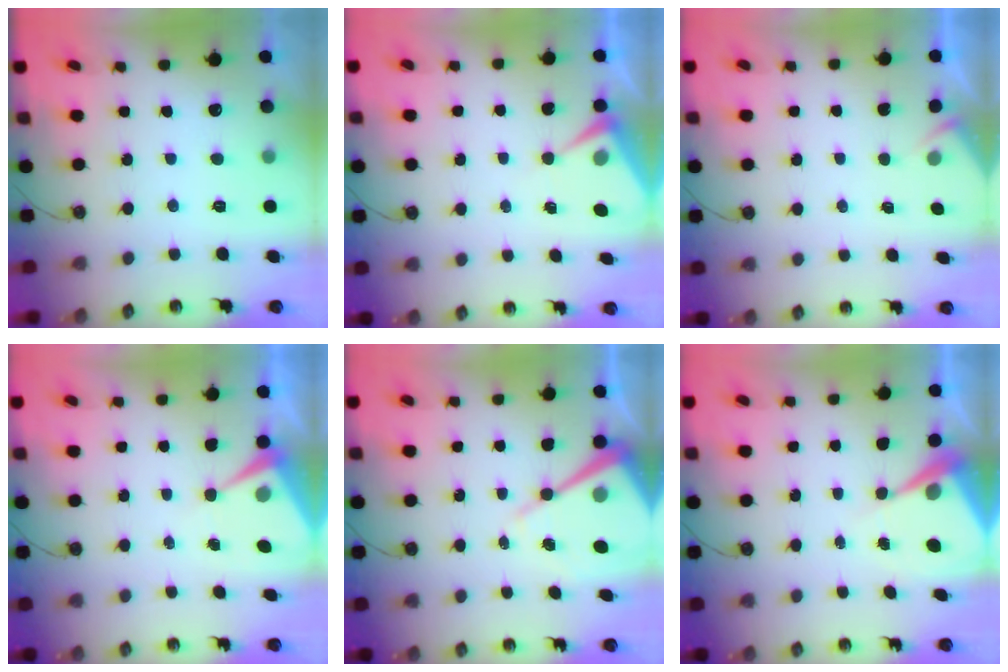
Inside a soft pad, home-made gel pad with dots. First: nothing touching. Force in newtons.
{"total": 5.3, "press": 5.3, "slide": 0.6}
{"total": 2.1, "press": 2.1, "slide": 0.4}
{"total": 7.0, "press": 7.0, "slide": 0.4}
{"total": 12.4, "press": 12.3, "slide": 1.2}
{"total": 6.8, "press": 6.8, "slide": 0.5}